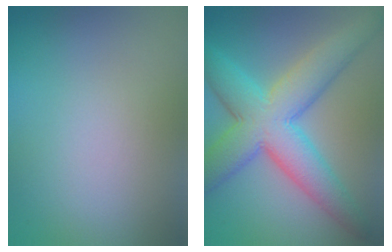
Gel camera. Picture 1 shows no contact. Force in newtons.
{"total": 9.1, "press": 9.1, "slide": 0.1}